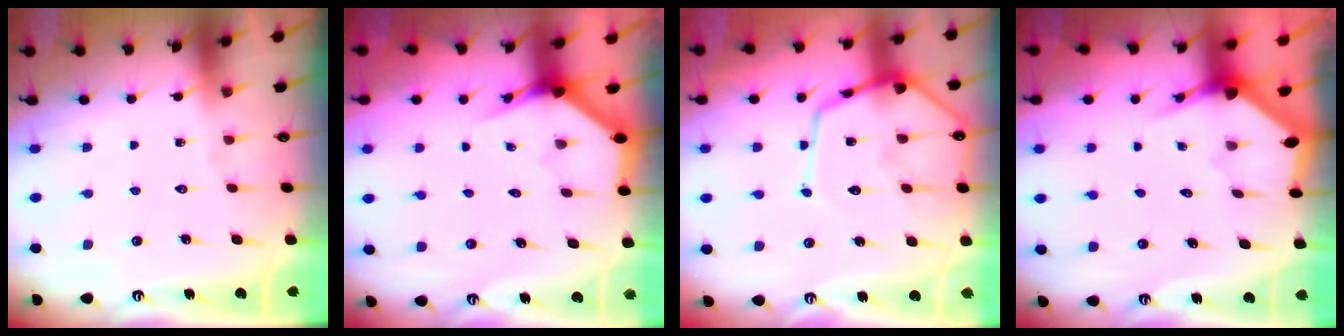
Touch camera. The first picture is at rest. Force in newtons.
{"total": 3.7, "press": 3.7, "slide": 0.4}
{"total": 15.5, "press": 15.4, "slide": 1.3}
{"total": 2.9, "press": 2.9, "slide": 0.2}